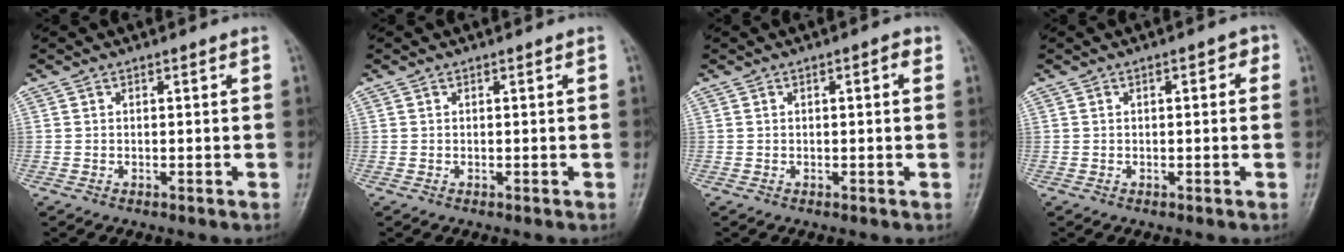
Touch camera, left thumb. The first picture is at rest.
{"total": 0.0}
{"total": 2.0, "force": [0.6, 0.7, 1.8], "torque": [-0.025, 0.004, 0.005]}
{"total": 2.5, "force": [0.6, 1.1, 2.1], "torque": [-0.018, 0.004, 0.003]}